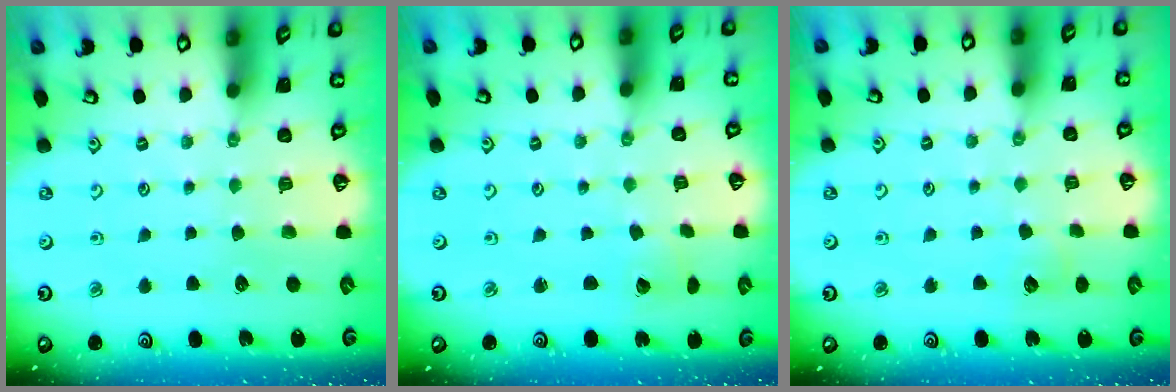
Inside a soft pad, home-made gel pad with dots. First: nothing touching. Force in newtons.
{"total": 2.5, "press": 2.5, "slide": 0.1}
{"total": 4.8, "press": 4.7, "slide": 0.4}